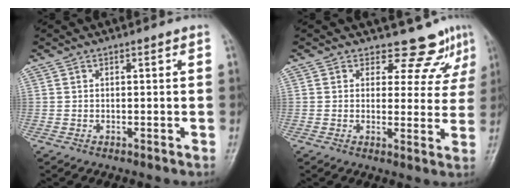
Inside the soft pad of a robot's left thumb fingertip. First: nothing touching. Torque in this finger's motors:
{"motor_torque": [-0.18, 0.21, -0.32, -0.13, 0.03]}